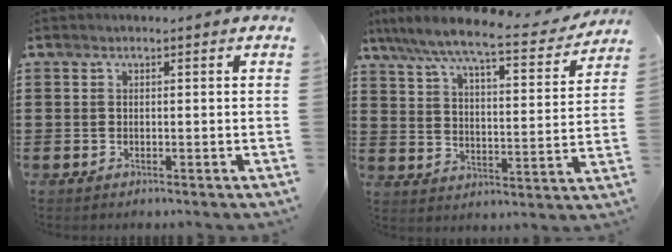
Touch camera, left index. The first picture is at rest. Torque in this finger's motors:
{"motor_torque": [2.14, 0.00, 0.88, 0.21]}